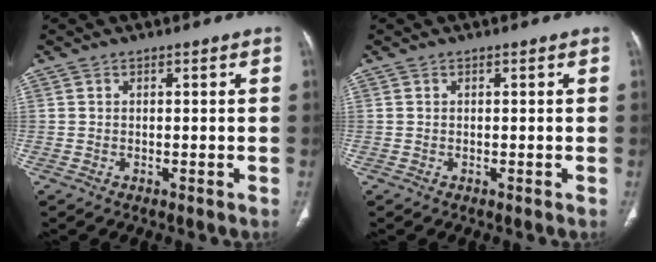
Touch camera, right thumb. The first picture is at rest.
{"total": 0.0}